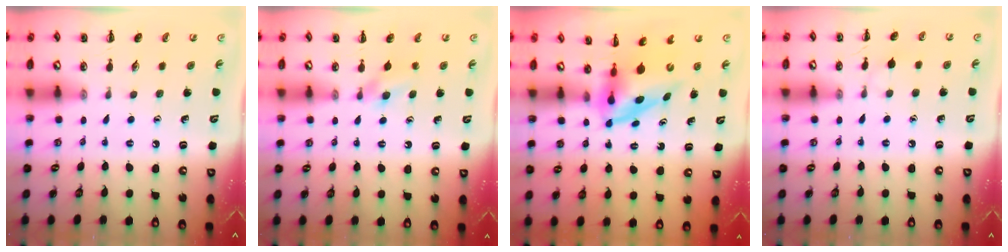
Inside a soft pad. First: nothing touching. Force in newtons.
{"total": 3.6, "press": 3.3, "slide": 1.4}
{"total": 3.8, "press": 3.7, "slide": 0.6}
{"total": 5.4, "press": 5.1, "slide": 1.8}